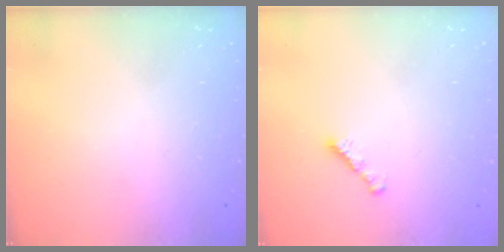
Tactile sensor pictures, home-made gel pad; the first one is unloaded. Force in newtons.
{"total": 1.7, "press": 1.6, "slide": 0.5}